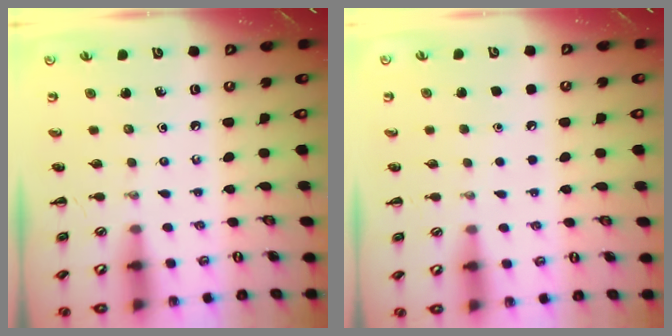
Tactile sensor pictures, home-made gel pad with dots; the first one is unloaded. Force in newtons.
{"total": 1.7, "press": 1.7, "slide": 0.1}